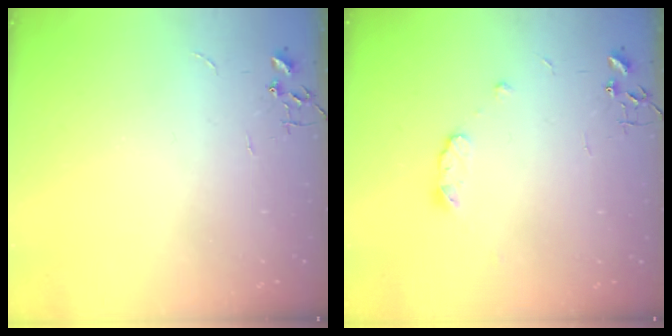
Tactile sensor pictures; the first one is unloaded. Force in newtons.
{"total": 6.1, "press": 6.1, "slide": 0.8}